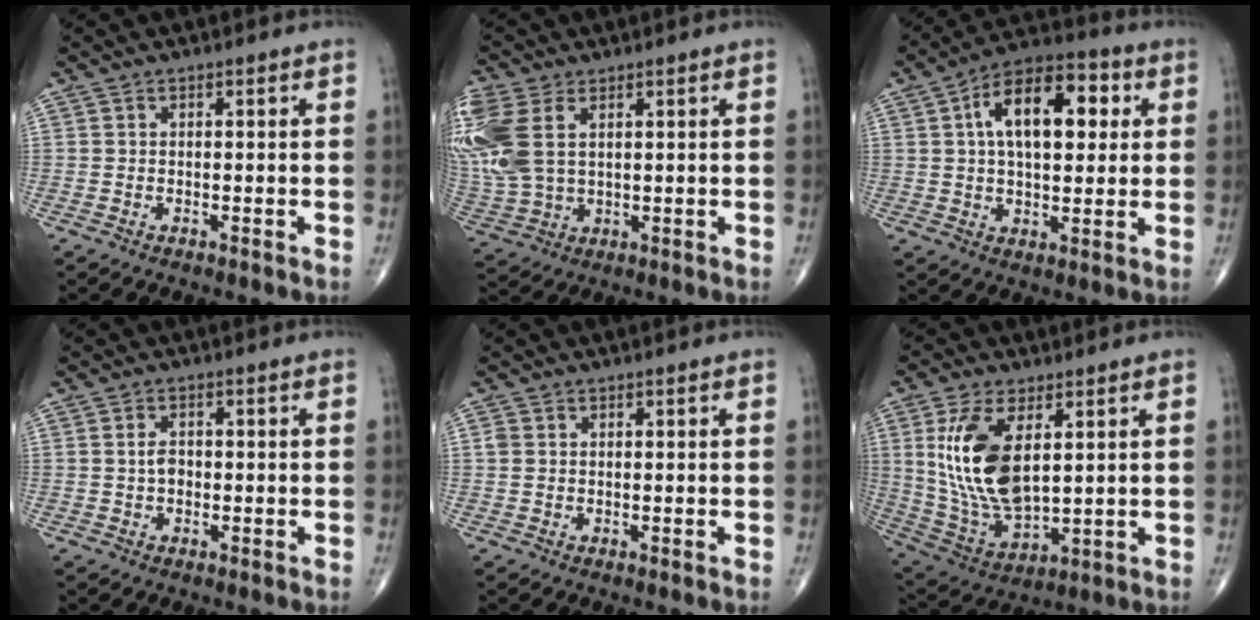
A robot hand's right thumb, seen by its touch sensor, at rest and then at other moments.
{"total": 16.1, "force": [4.4, 10.3, 11.6], "torque": [-0.316, 0.001, 0.094]}
{"total": 15.6, "force": [3.6, 8.3, 12.7], "torque": [-0.178, 0.019, 0.051]}
{"total": 2.2, "force": [-0.2, 1.5, 1.5], "torque": [-0.023, 0.004, -0.008]}
{"total": 1.4, "force": [0.2, 1.2, 0.7], "torque": [-0.014, 0.003, 0.005]}
{"total": 16.3, "force": [3.9, 8.1, 13.6], "torque": [-0.267, -0.023, 0.089]}